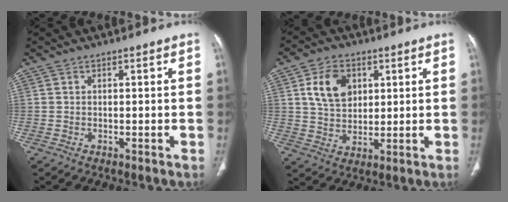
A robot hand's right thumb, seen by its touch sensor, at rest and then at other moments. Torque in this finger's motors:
{"motor_torque": [0.16, 1.83, 1.05, 0.13, 0.14]}